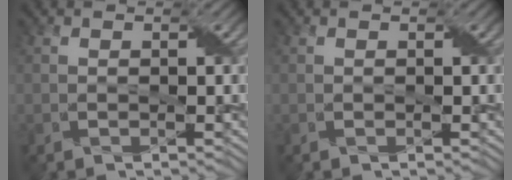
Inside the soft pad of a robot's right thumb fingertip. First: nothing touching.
{"total": 0.0}